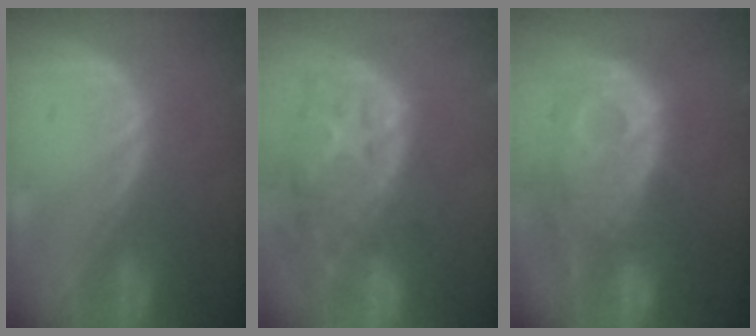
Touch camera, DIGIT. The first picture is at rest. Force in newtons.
{"total": 13.8, "press": 11.1, "slide": 8.1}
{"total": 11.8, "press": 10.7, "slide": 5.1}